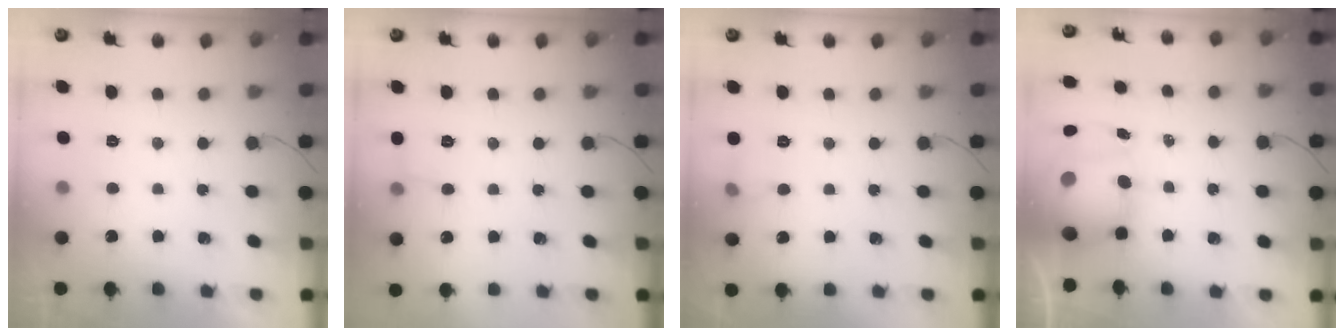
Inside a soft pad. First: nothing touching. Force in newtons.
{"total": 6.2, "press": 5.9, "slide": 1.9}
{"total": 5.1, "press": 4.8, "slide": 1.6}
{"total": 11.7, "press": 11.4, "slide": 2.9}